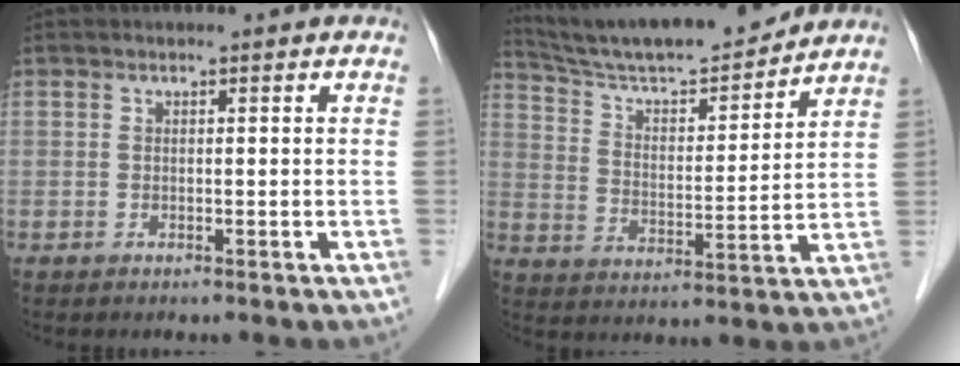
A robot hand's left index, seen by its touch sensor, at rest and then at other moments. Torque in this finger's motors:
{"motor_torque": [-0.16, -0.55, 0.17, 0.05]}